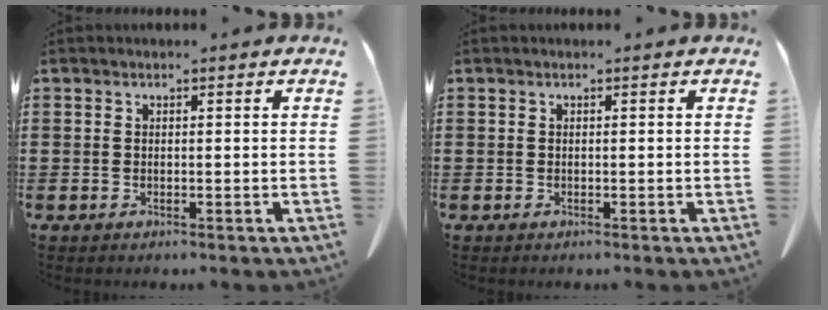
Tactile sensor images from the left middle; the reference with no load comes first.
{"total": 0.0}